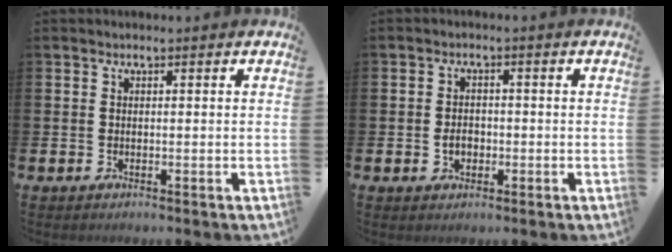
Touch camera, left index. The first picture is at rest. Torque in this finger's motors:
{"motor_torque": [0.61, 0.16, 0.07, 0.07]}